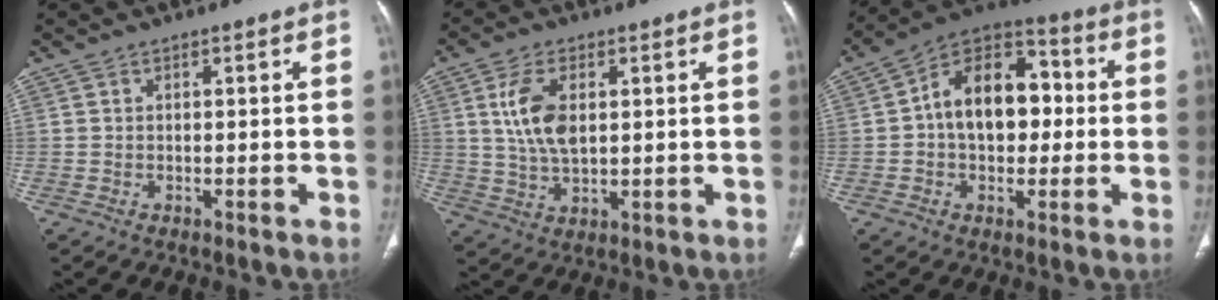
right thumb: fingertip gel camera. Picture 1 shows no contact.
{"total": 8.8, "force": [2.0, 4.8, 7.1], "torque": [-0.141, -0.006, 0.043]}
{"total": 15.3, "force": [0.7, 10.3, 11.3], "torque": [-0.138, 0.036, 0.000]}